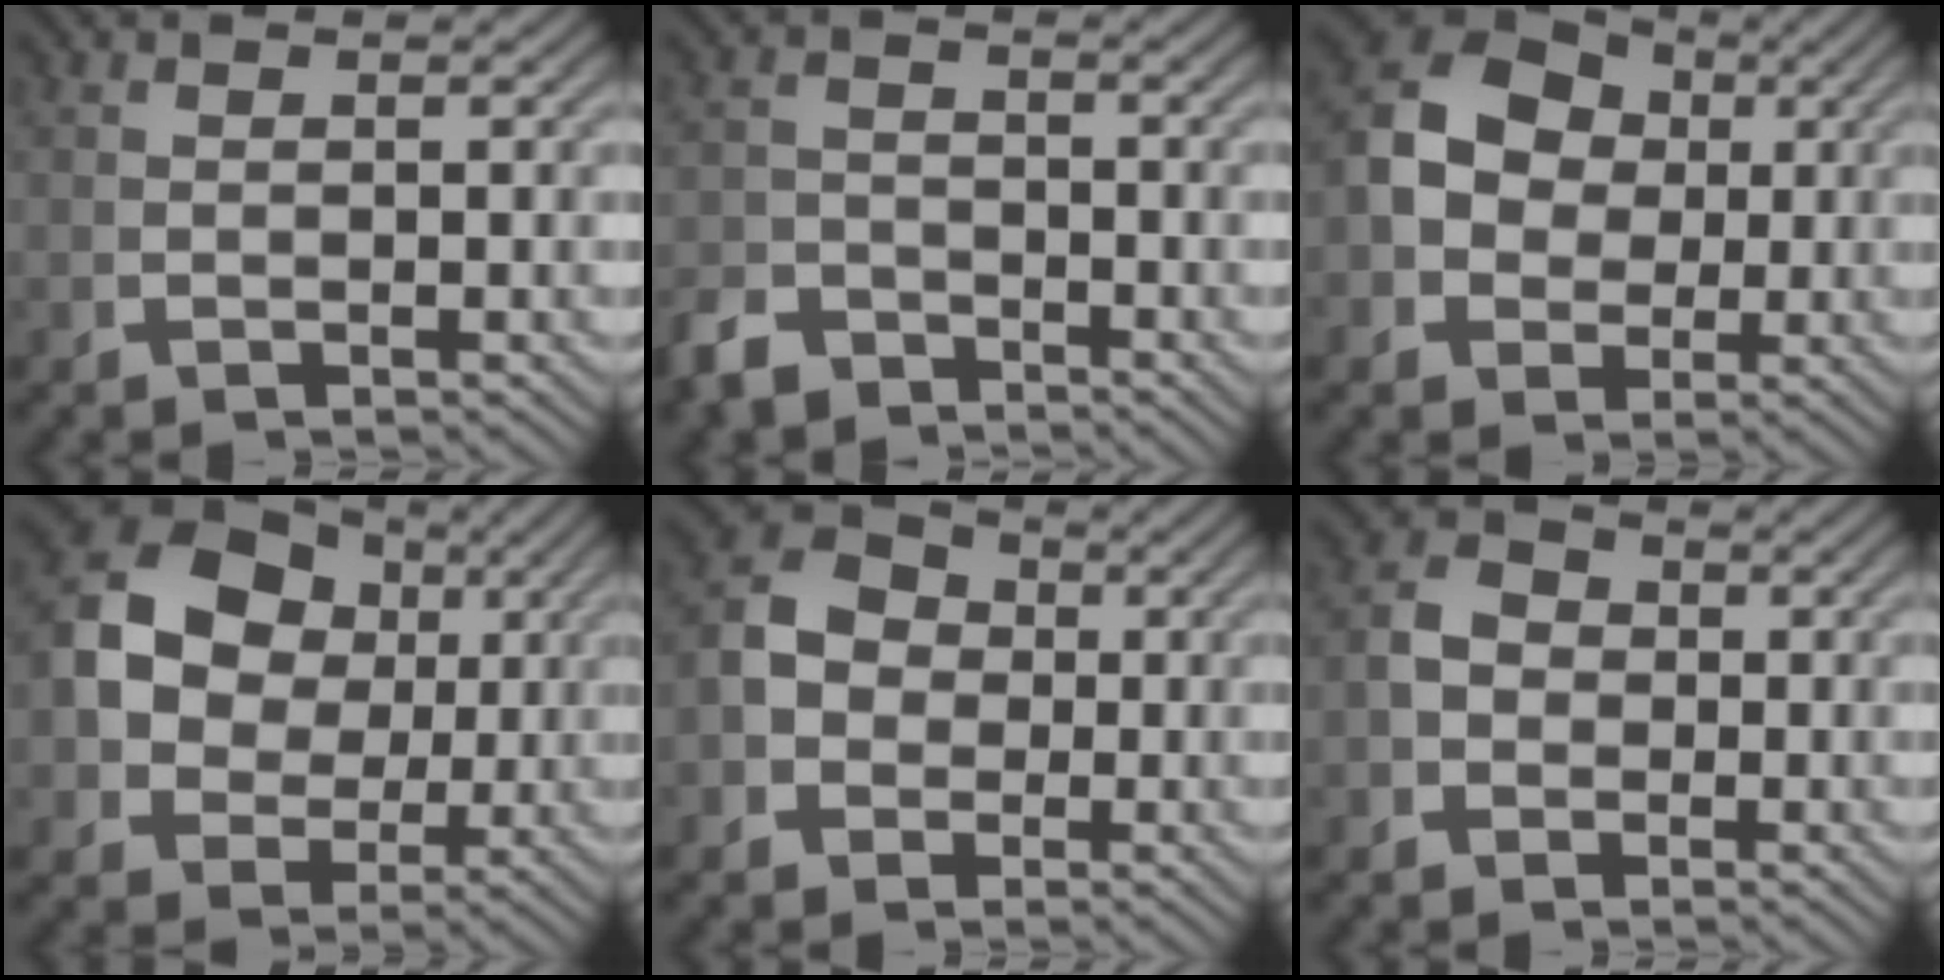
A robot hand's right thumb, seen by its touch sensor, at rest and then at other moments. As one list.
[{"total": 3.3, "force": [-3.1, 1.1, 0.3], "torque": [0.007, -0.010, -0.055]}, {"total": 9.0, "force": [1.3, 7.4, 4.9], "torque": [-0.137, -0.023, 0.033]}, {"total": 11.0, "force": [1.9, 8.8, 6.3], "torque": [-0.167, -0.039, 0.048]}, {"total": 8.2, "force": [0.8, 7.0, 4.2], "torque": [-0.088, 0.003, 0.002]}, {"total": 4.2, "force": [-0.3, 3.6, 2.2], "torque": [-0.041, -0.004, -0.011]}]